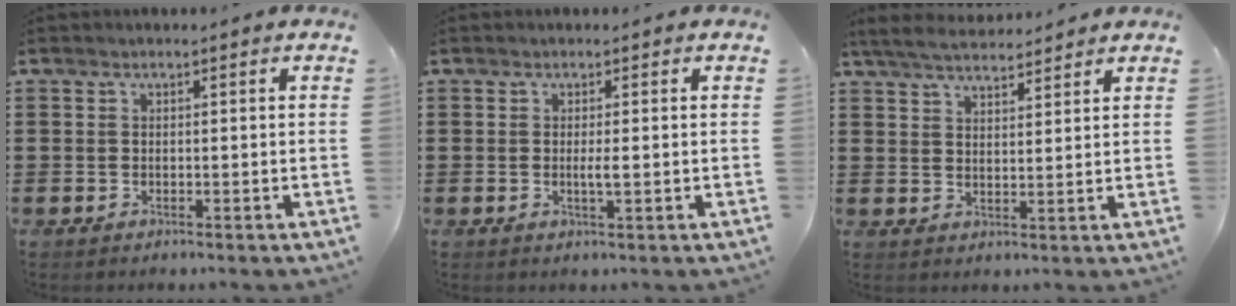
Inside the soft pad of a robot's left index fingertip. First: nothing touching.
{"total": 1.7, "force": [0.0, 0.1, 1.7], "torque": [-0.032, -0.005, -0.001]}
{"total": 4.7, "force": [4.4, 0.7, 1.4], "torque": [-0.042, -0.011, 0.082]}